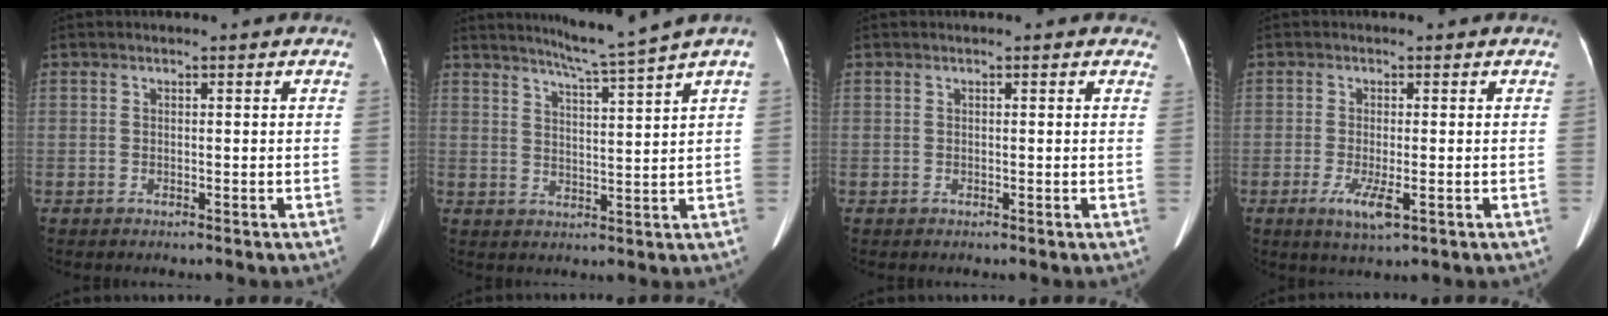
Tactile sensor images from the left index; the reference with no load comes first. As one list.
[{"total": 6.6, "force": [5.6, -2.0, 2.8], "torque": [-0.053, -0.011, 0.095]}, {"total": 2.8, "force": [2.4, 1.0, 1.2], "torque": [-0.007, 0.018, 0.018]}, {"total": 3.8, "force": [-1.2, 0.9, 3.5], "torque": [-0.066, -0.008, -0.015]}]